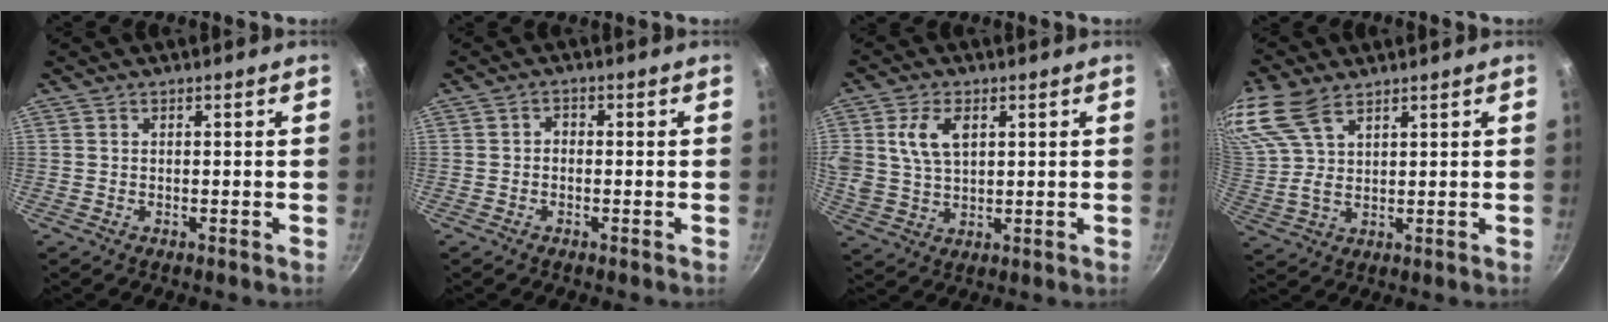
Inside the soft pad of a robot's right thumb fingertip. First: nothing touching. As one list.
[{"total": 1.3, "force": [-0.6, 1.0, 0.7], "torque": [-0.010, 0.009, -0.012]}, {"total": 8.1, "force": [2.6, 5.1, 5.8], "torque": [-0.104, -0.006, 0.049]}, {"total": 11.1, "force": [6.9, 5.3, 6.8], "torque": [-0.145, 0.005, 0.146]}]